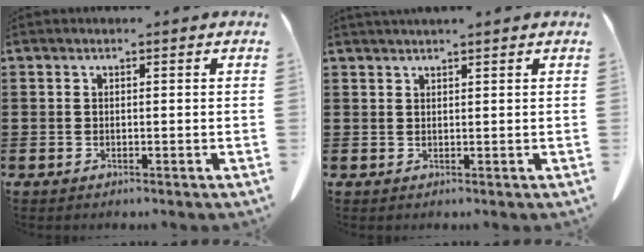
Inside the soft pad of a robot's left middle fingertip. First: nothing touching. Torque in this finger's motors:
{"motor_torque": [0.65, -0.61, 0.35, 0.08]}